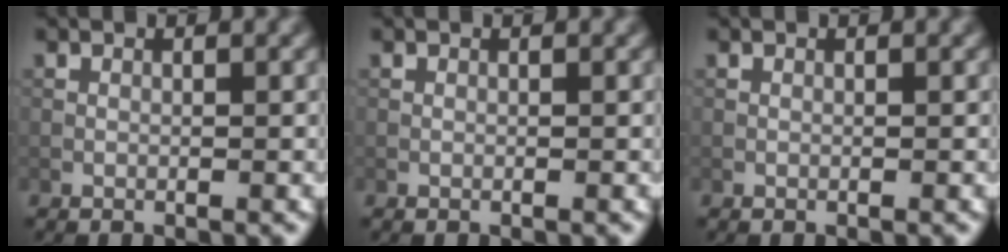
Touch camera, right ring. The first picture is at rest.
{"total": 0.0}
{"total": 0.0}